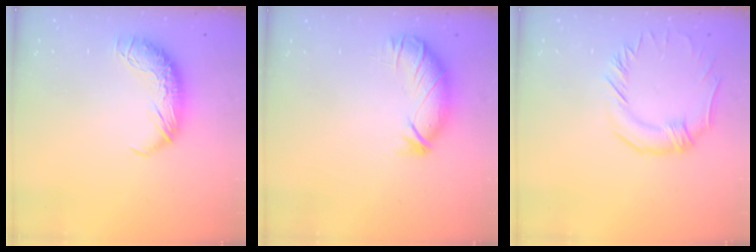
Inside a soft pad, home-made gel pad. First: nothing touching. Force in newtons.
{"total": 2.7, "press": 2.6, "slide": 0.9}
{"total": 0.9, "press": 0.2, "slide": 0.9}